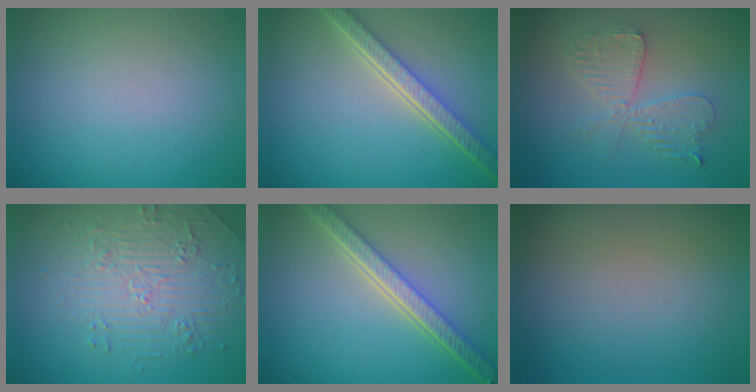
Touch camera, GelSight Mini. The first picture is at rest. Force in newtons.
{"total": 5.5, "press": 4.0, "slide": 3.8}
{"total": 4.1, "press": 3.6, "slide": 2.0}
{"total": 4.6, "press": 4.0, "slide": 2.3}
{"total": 5.8, "press": 4.4, "slide": 3.7}
{"total": 0.0}